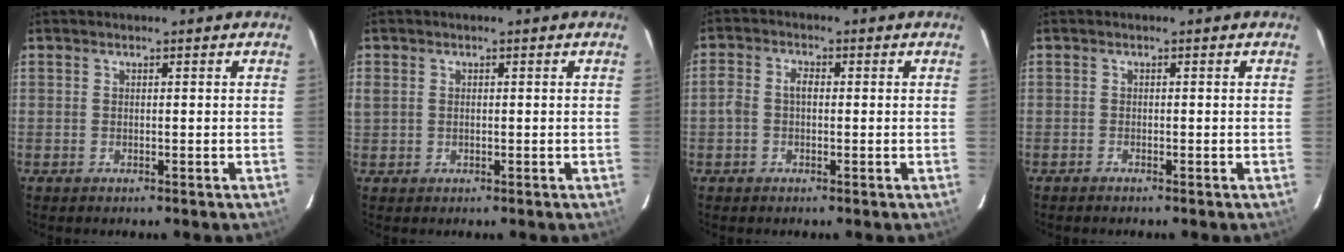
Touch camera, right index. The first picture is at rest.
{"total": 2.0, "force": [0.1, 1.6, 1.1], "torque": [-0.020, -0.002, 0.002]}
{"total": 3.0, "force": [-0.4, 2.0, 2.3], "torque": [-0.045, 0.010, -0.011]}
{"total": 0.6, "force": [-0.6, 0.1, 0.1], "torque": [-0.003, -0.001, -0.012]}